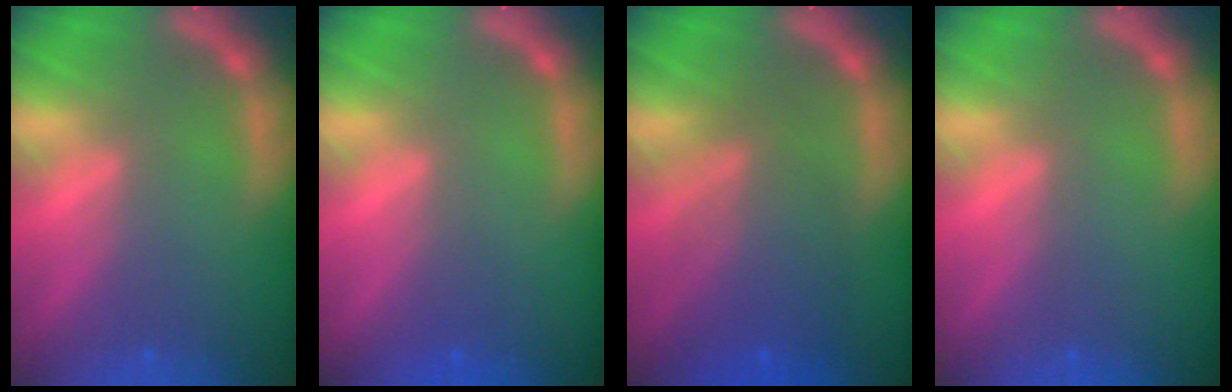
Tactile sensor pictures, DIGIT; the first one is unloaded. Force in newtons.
{"total": 0.9}
{"total": 6.6}
{"total": 0.0}